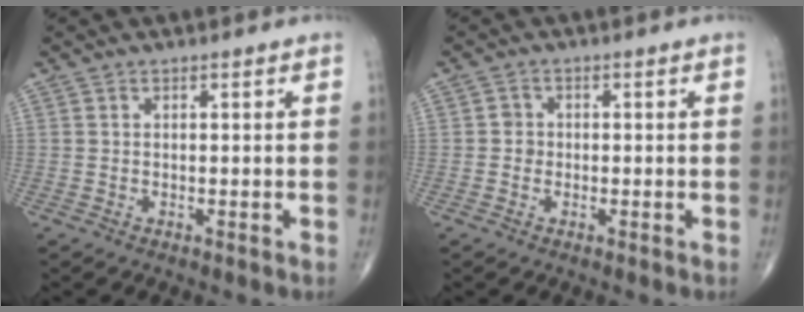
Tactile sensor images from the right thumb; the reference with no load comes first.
{"total": 1.6, "force": [-0.2, 1.5, 0.4], "torque": [0.003, 0.006, -0.006]}